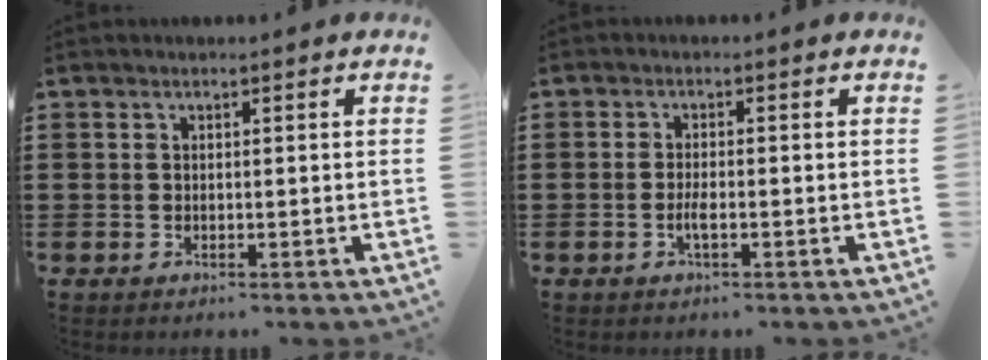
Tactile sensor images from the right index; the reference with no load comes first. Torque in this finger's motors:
{"motor_torque": [0.92, 1.22, -0.03, 0.00]}